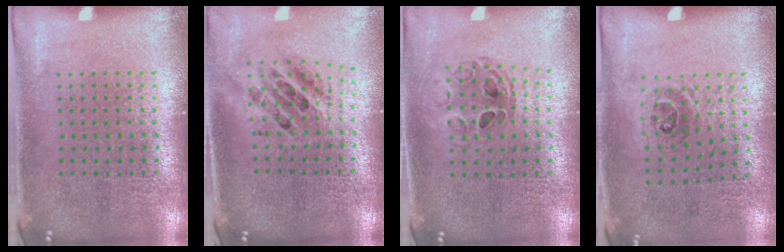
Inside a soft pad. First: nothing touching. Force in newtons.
{"total": 1.8, "press": 1.5, "slide": 1.1}
{"total": 0.8, "press": 0.8, "slide": 0.1}
{"total": 0.9, "press": 0.7, "slide": 0.7}